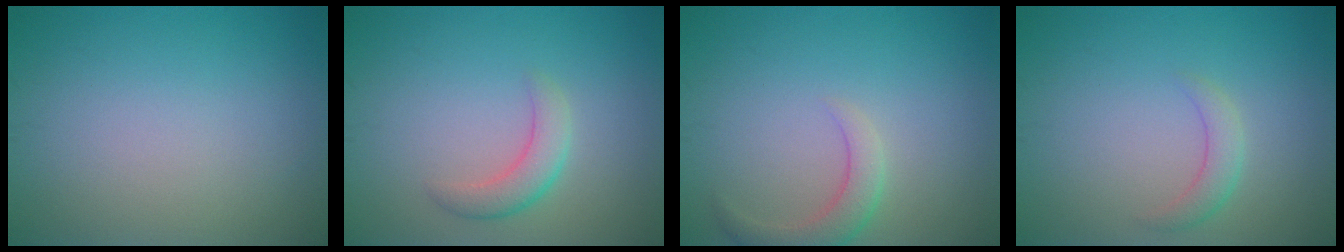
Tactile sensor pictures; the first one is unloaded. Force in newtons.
{"total": 2.5, "press": 2.5, "slide": 0.1}
{"total": 2.7, "press": 2.7, "slide": 0.2}
{"total": 1.7, "press": 1.7, "slide": 0.0}